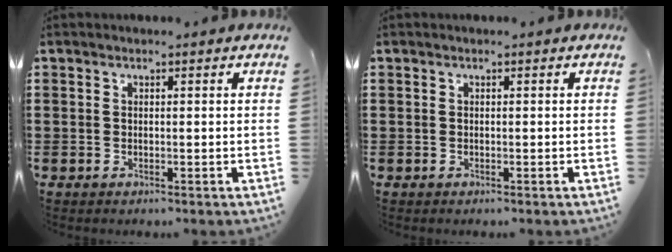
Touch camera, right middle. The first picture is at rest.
{"total": 0.0}